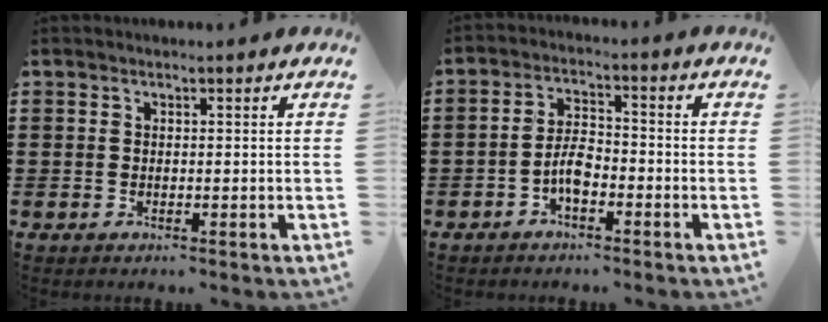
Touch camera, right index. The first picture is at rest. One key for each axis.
{"total": 4.4, "fx": -2.0, "fy": 1.9, "fz": 3.5, "tx": -0.083, "ty": 0.001, "tz": -0.044}